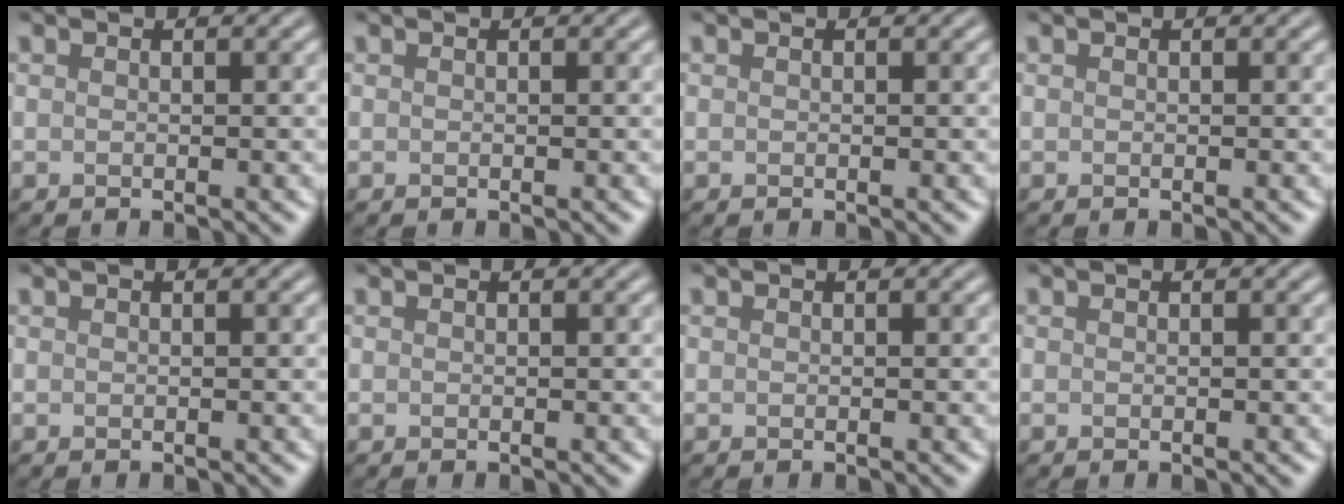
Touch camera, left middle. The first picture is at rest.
{"total": 0.0}
{"total": 0.0}
{"total": 0.0}
{"total": 0.0}
{"total": 0.0}
{"total": 0.0}
{"total": 0.0}